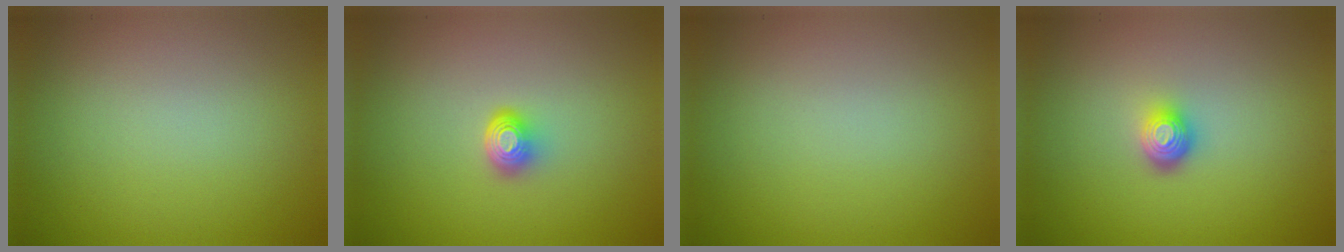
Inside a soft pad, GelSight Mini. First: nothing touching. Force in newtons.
{"total": 2.1, "press": 1.4, "slide": 1.6}
{"total": 0.0}
{"total": 2.2, "press": 1.5, "slide": 1.6}